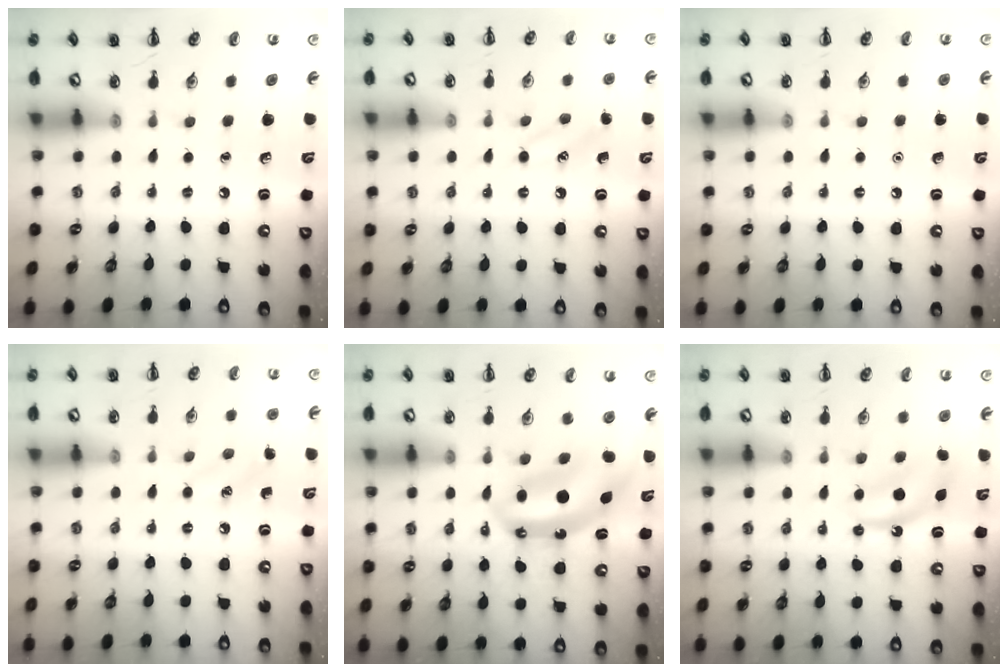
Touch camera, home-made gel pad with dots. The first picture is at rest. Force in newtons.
{"total": 7.2, "press": 6.9, "slide": 1.8}
{"total": 1.6, "press": 1.6, "slide": 0.1}
{"total": 6.7, "press": 6.5, "slide": 1.7}
{"total": 8.1, "press": 7.9, "slide": 2.0}
{"total": 5.7, "press": 5.6, "slide": 1.3}